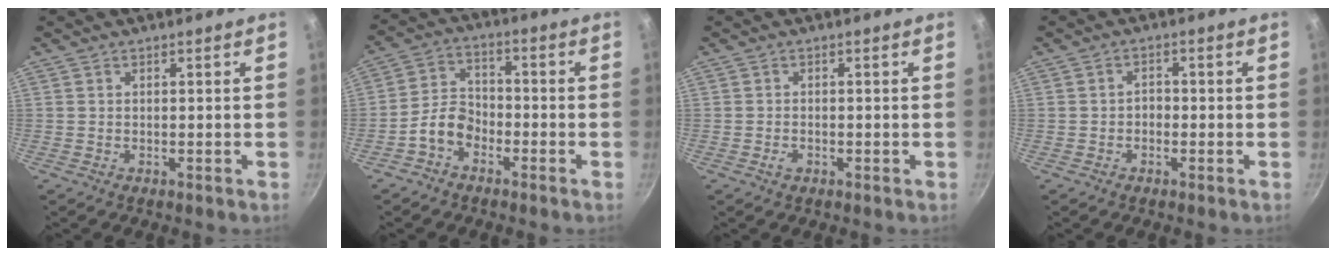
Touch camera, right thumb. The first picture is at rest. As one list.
[{"total": 6.4, "force": [-3.4, 4.3, 3.3], "torque": [-0.044, 0.042, -0.075]}, {"total": 1.3, "force": [-0.7, 0.8, 0.8], "torque": [-0.016, 0.003, -0.012]}, {"total": 2.0, "force": [-0.6, 1.5, 1.1], "torque": [-0.009, 0.010, -0.012]}]